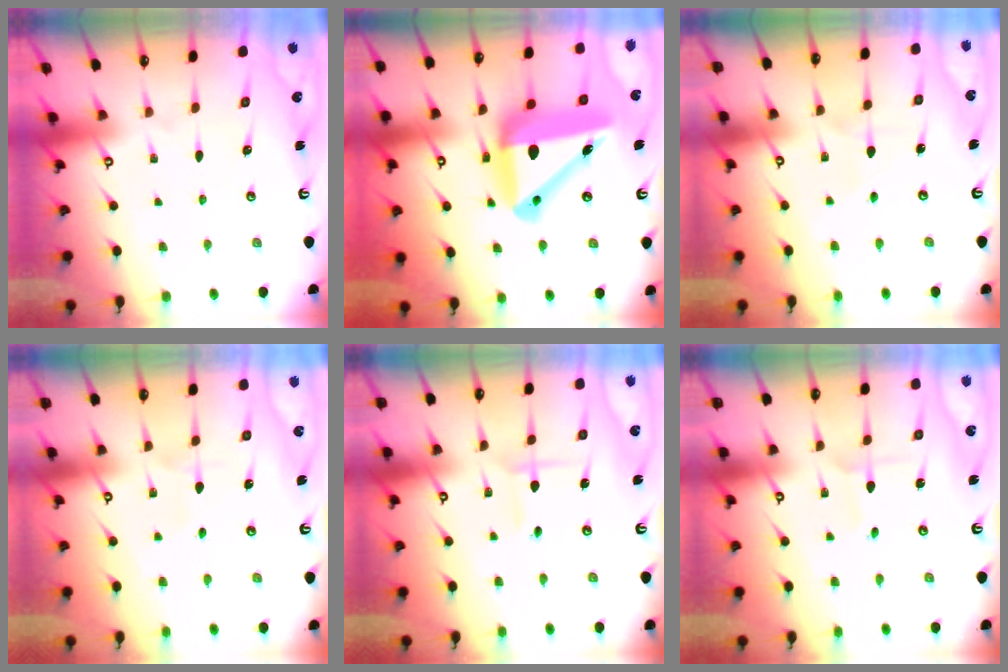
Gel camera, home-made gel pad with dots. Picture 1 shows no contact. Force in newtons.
{"total": 20.8, "press": 20.6, "slide": 2.8}
{"total": 4.0, "press": 4.0, "slide": 0.6}
{"total": 2.7, "press": 2.6, "slide": 0.3}
{"total": 2.6, "press": 2.6, "slide": 0.0}
{"total": 1.8, "press": 1.8, "slide": 0.1}